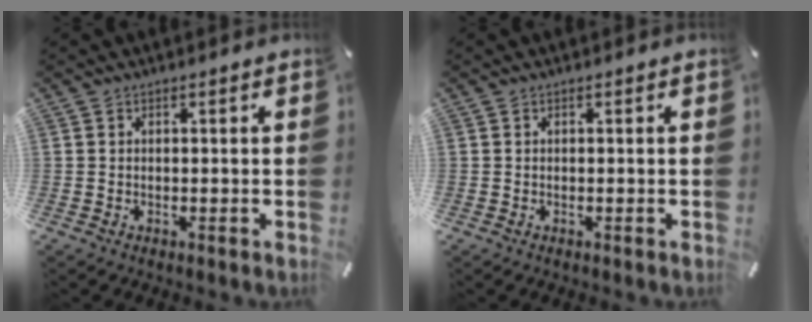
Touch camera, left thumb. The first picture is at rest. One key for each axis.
{"total": 0.0}